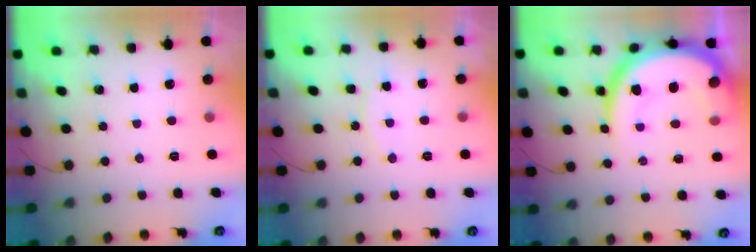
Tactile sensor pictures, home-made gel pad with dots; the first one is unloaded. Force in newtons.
{"total": 6.0, "press": 6.0, "slide": 0.6}
{"total": 18.3, "press": 18.2, "slide": 1.6}